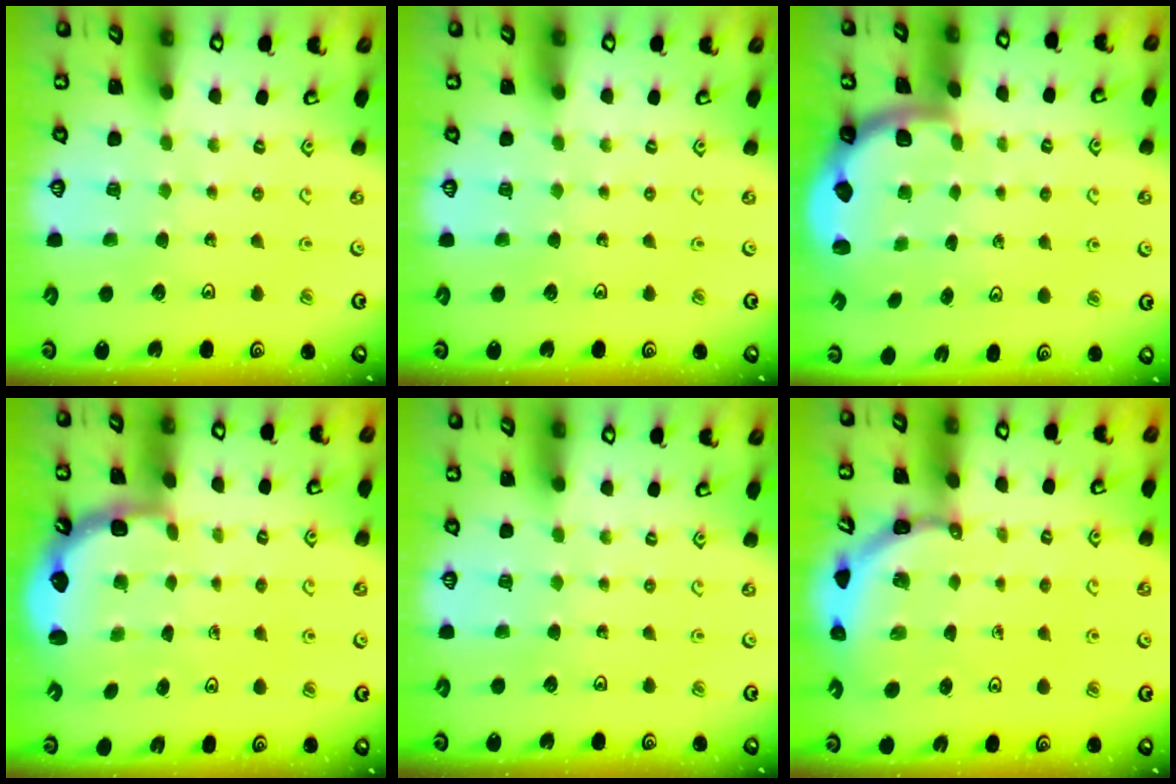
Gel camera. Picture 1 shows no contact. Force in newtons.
{"total": 0.0}
{"total": 2.0, "press": 1.9, "slide": 0.5}
{"total": 2.5, "press": 2.1, "slide": 1.3}
{"total": 0.0}
{"total": 3.4, "press": 3.4, "slide": 0.2}